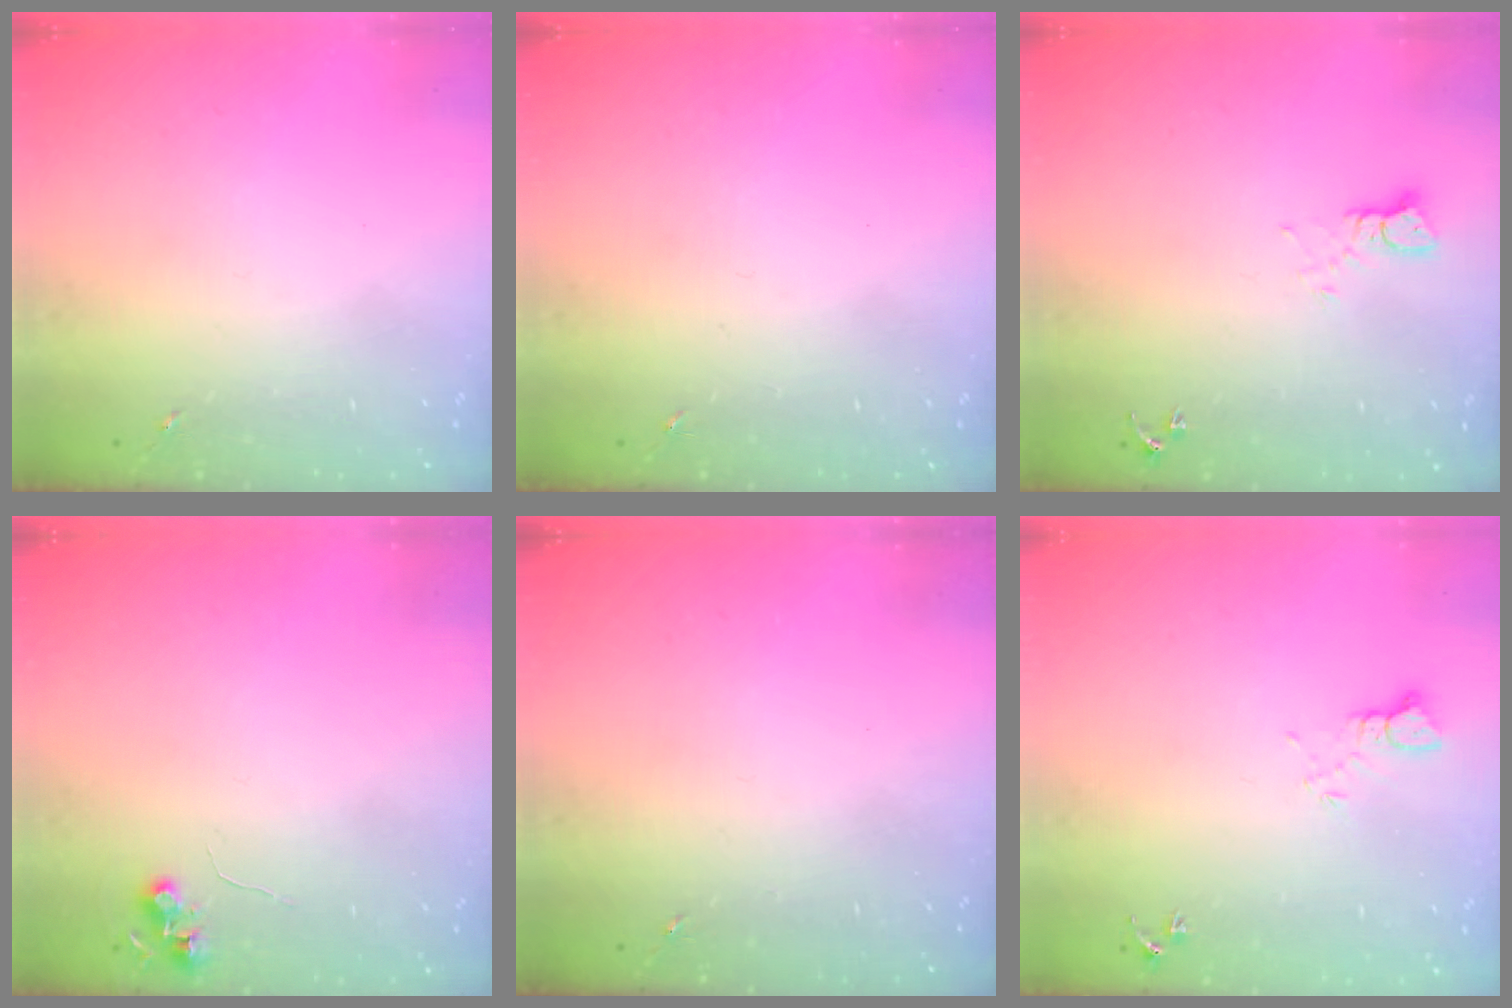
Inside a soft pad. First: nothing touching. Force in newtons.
{"total": 0.0}
{"total": 3.7, "press": 3.7, "slide": 0.3}
{"total": 6.0, "press": 5.9, "slide": 0.7}
{"total": 0.0}
{"total": 3.9, "press": 3.8, "slide": 0.4}